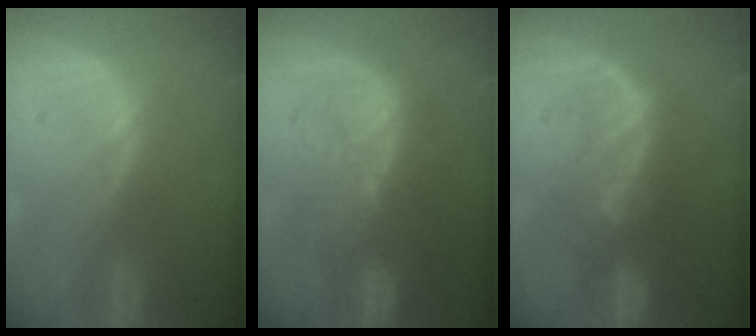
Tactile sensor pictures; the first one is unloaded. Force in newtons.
{"total": 11.1, "press": 10.0, "slide": 4.6}
{"total": 9.2, "press": 8.3, "slide": 4.0}